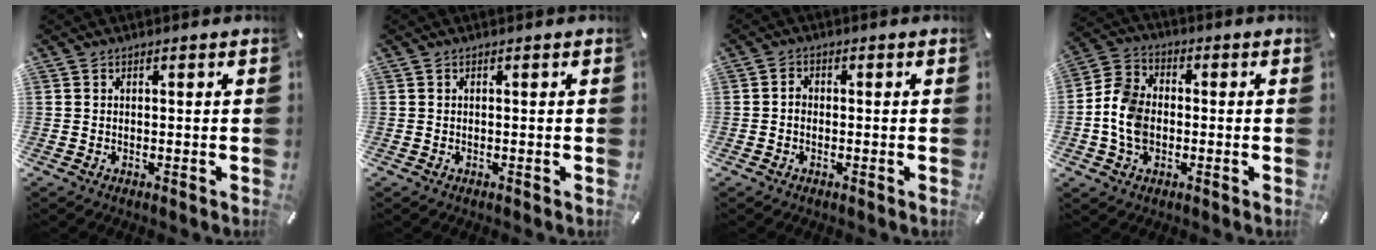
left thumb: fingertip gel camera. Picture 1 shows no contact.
{"total": 0.0}
{"total": 1.5, "force": [-0.5, 1.2, 0.8], "torque": [-0.017, 0.004, -0.009]}
{"total": 9.4, "force": [-1.8, 7.4, 5.6], "torque": [-0.129, 0.017, -0.029]}